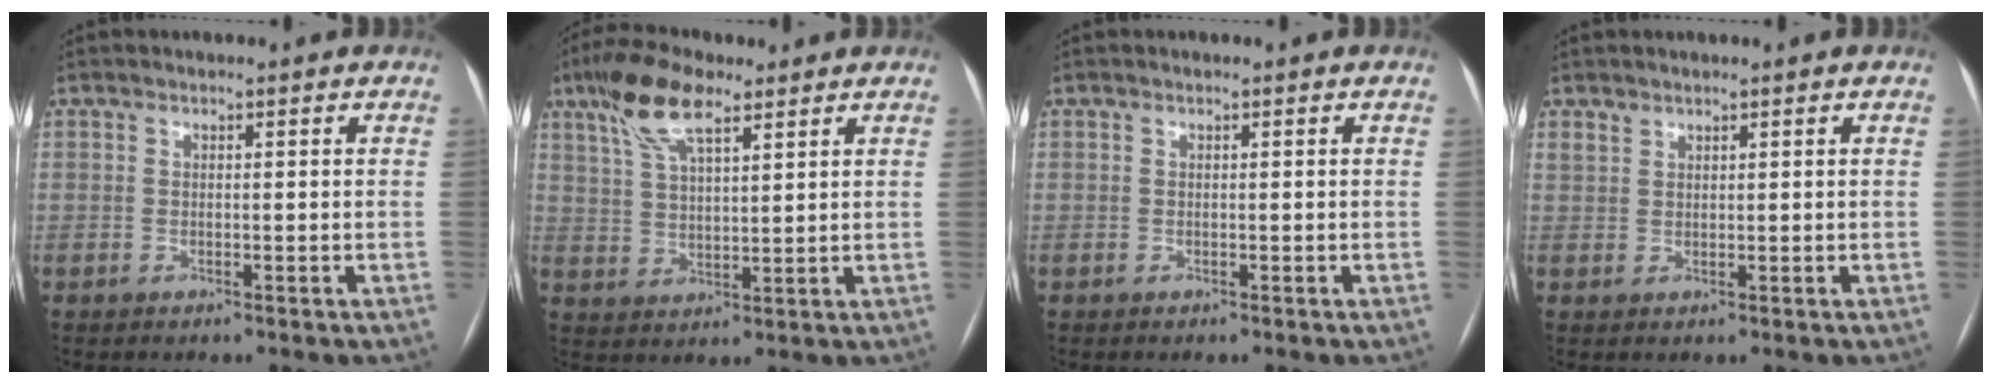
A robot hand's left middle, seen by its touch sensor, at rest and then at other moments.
{"total": 9.3, "force": [5.9, 2.7, 6.7], "torque": [-0.139, 0.022, 0.113]}
{"total": 0.0}
{"total": 1.1, "force": [1.0, 0.4, -0.1], "torque": [0.004, 0.002, 0.019]}